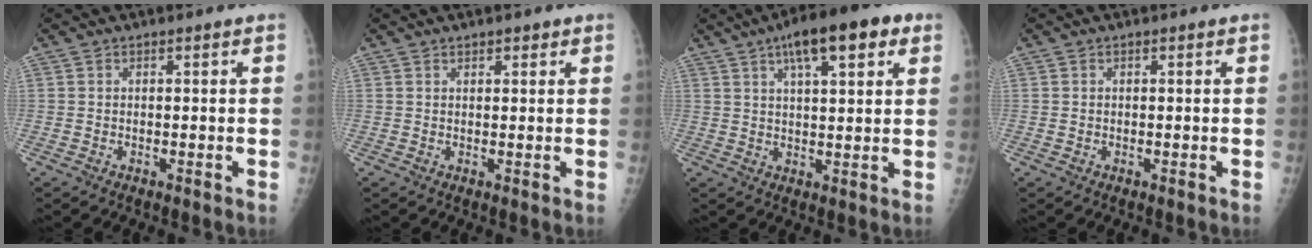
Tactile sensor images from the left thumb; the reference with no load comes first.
{"total": 1.6, "force": [1.1, 0.8, 0.9], "torque": [-0.001, -0.003, 0.011]}
{"total": 13.2, "force": [6.6, 4.3, 10.6], "torque": [-0.139, 0.003, 0.094]}
{"total": 0.6, "force": [-0.2, 0.6, 0.1], "torque": [0.000, 0.003, -0.001]}